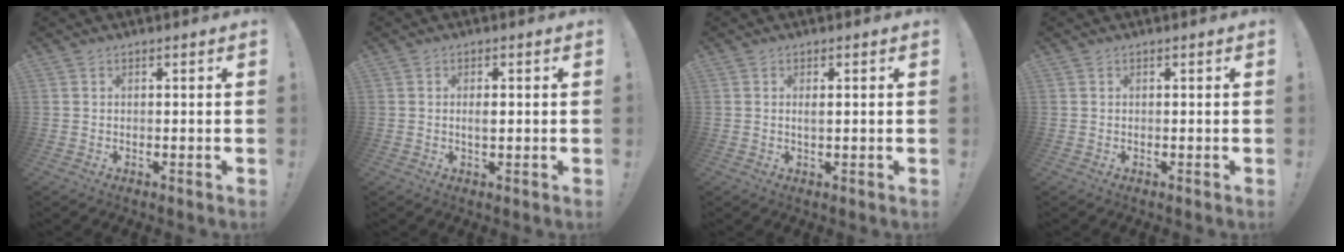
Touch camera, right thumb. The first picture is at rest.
{"total": 2.0, "force": [0.0, 0.9, 1.8], "torque": [-0.032, 0.002, -0.001]}
{"total": 1.5, "force": [0.4, 0.3, 1.4], "torque": [-0.026, -0.002, 0.006]}
{"total": 0.0}